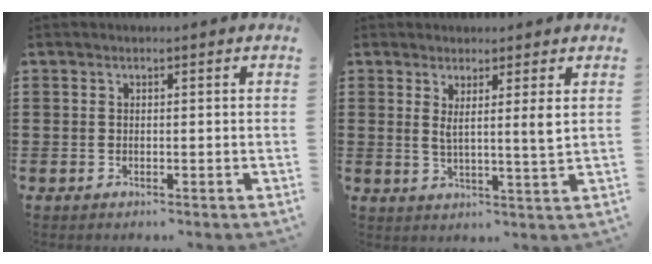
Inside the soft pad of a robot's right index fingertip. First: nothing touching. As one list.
[{"total": 4.3, "force": [2.0, -0.1, 3.8], "torque": [-0.069, -0.007, 0.029]}]